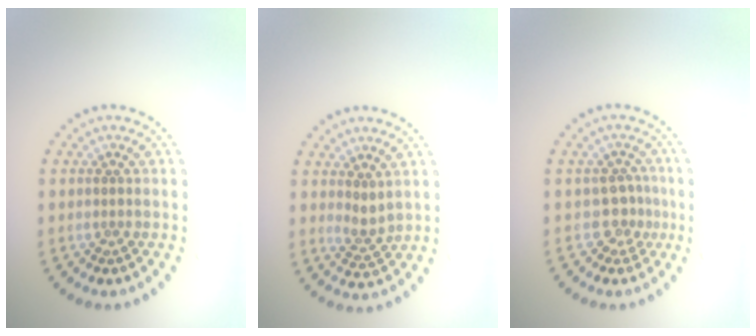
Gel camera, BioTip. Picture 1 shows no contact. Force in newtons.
{"total": 1.6, "press": 1.3, "slide": 1.0}
{"total": 2.0, "press": 1.4, "slide": 1.4}